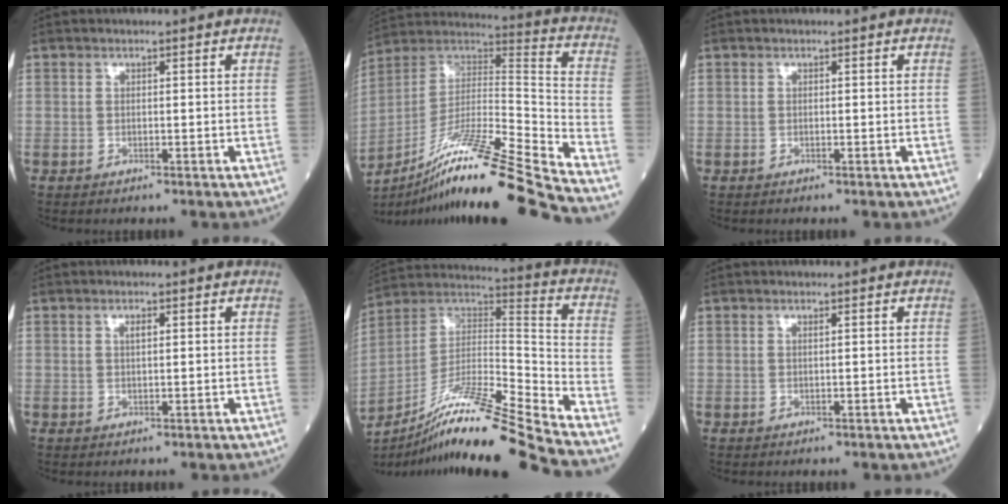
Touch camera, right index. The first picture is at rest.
{"total": 23.4, "force": [-18.2, -1.6, 14.6], "torque": [-0.253, -0.014, -0.326]}
{"total": 0.0}
{"total": 1.1, "force": [0.5, 0.3, 0.9], "torque": [-0.017, 0.001, 0.007]}
{"total": 20.9, "force": [-16.8, -1.9, 12.2], "torque": [-0.237, -0.010, -0.307]}
{"total": 0.0}